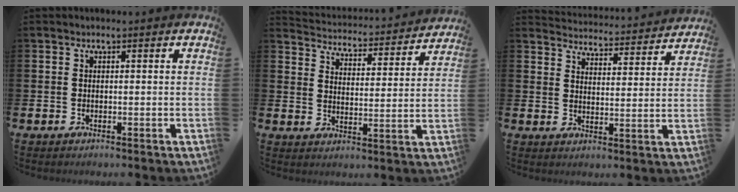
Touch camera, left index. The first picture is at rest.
{"total": 4.0, "force": [3.9, 0.8, 0.2], "torque": [-0.031, -0.039, 0.061]}
{"total": 4.4, "force": [4.4, 0.3, -0.1], "torque": [-0.014, -0.041, 0.074]}